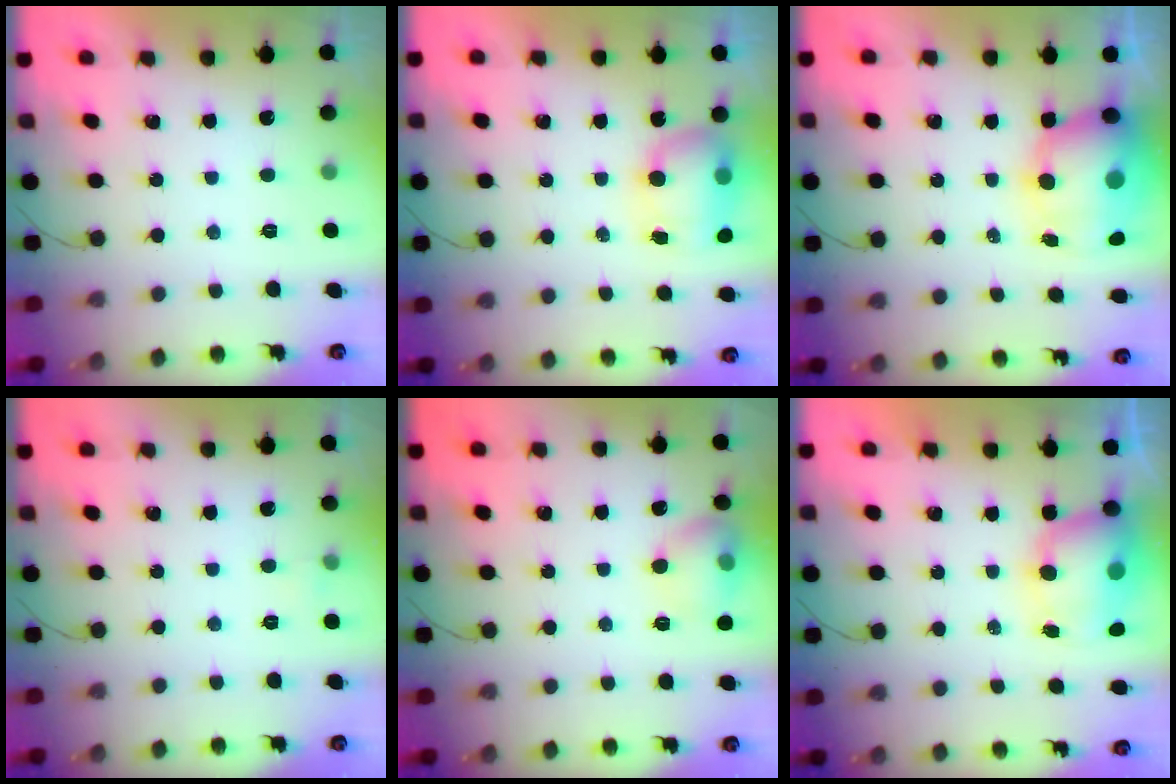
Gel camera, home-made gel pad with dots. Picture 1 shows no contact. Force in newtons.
{"total": 7.8, "press": 7.7, "slide": 1.1}
{"total": 12.1, "press": 11.6, "slide": 3.3}
{"total": 2.5, "press": 2.3, "slide": 1.1}
{"total": 9.7, "press": 9.7, "slide": 1.2}
{"total": 10.0, "press": 9.6, "slide": 2.7}